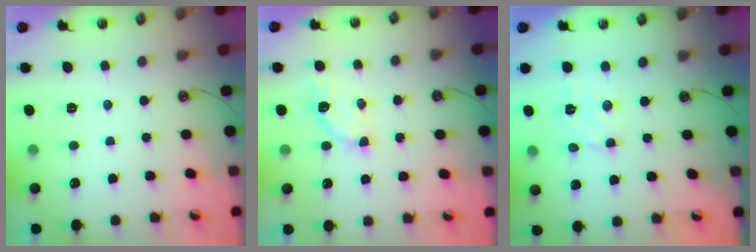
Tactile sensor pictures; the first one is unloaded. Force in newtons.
{"total": 4.9, "press": 4.8, "slide": 0.9}
{"total": 2.9, "press": 2.8, "slide": 0.3}